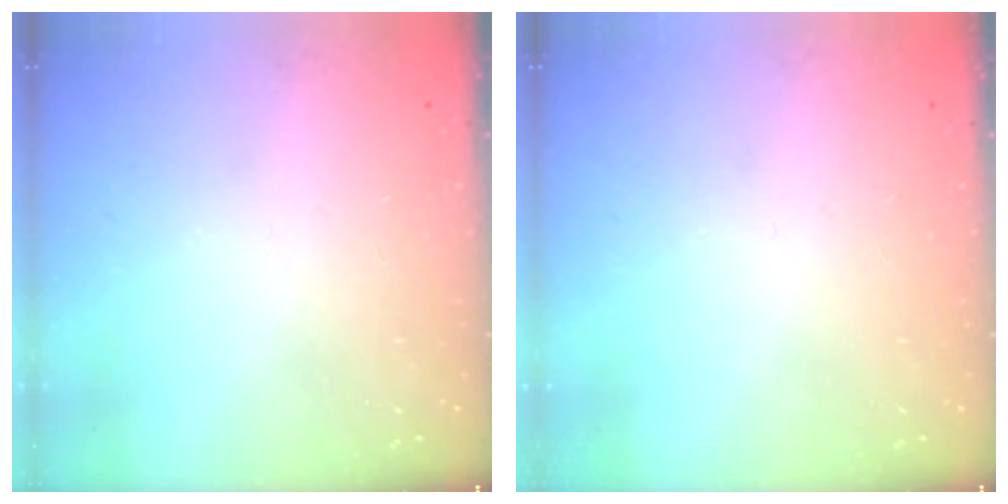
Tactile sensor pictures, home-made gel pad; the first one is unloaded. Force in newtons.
{"total": 0.0}